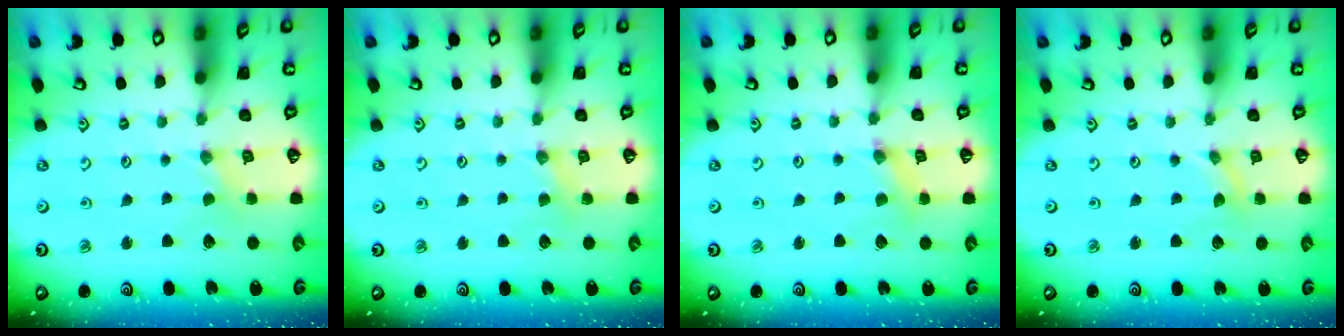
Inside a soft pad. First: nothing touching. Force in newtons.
{"total": 2.2, "press": 2.2, "slide": 0.4}
{"total": 1.7, "press": 1.7, "slide": 0.3}
{"total": 0.0}